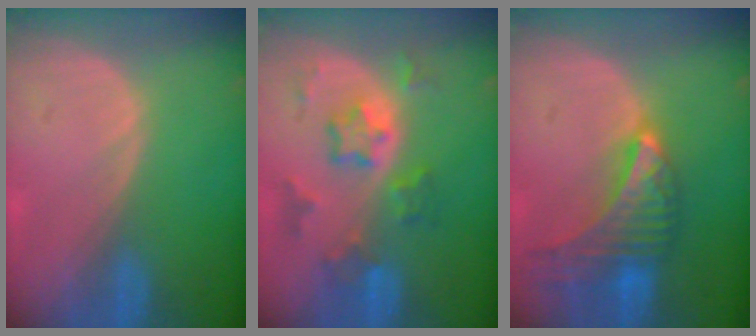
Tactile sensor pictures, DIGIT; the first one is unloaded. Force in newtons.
{"total": 7.2, "press": 6.4, "slide": 3.2}
{"total": 9.4, "press": 8.4, "slide": 4.3}